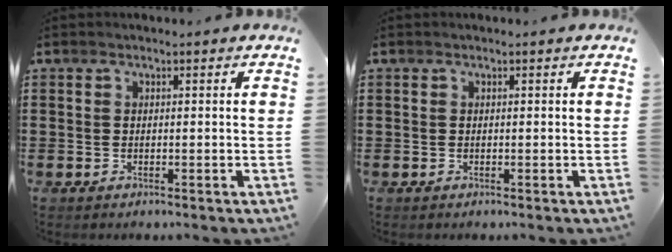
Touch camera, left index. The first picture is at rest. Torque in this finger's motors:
{"motor_torque": [1.09, 0.60, -0.01, 0.01]}